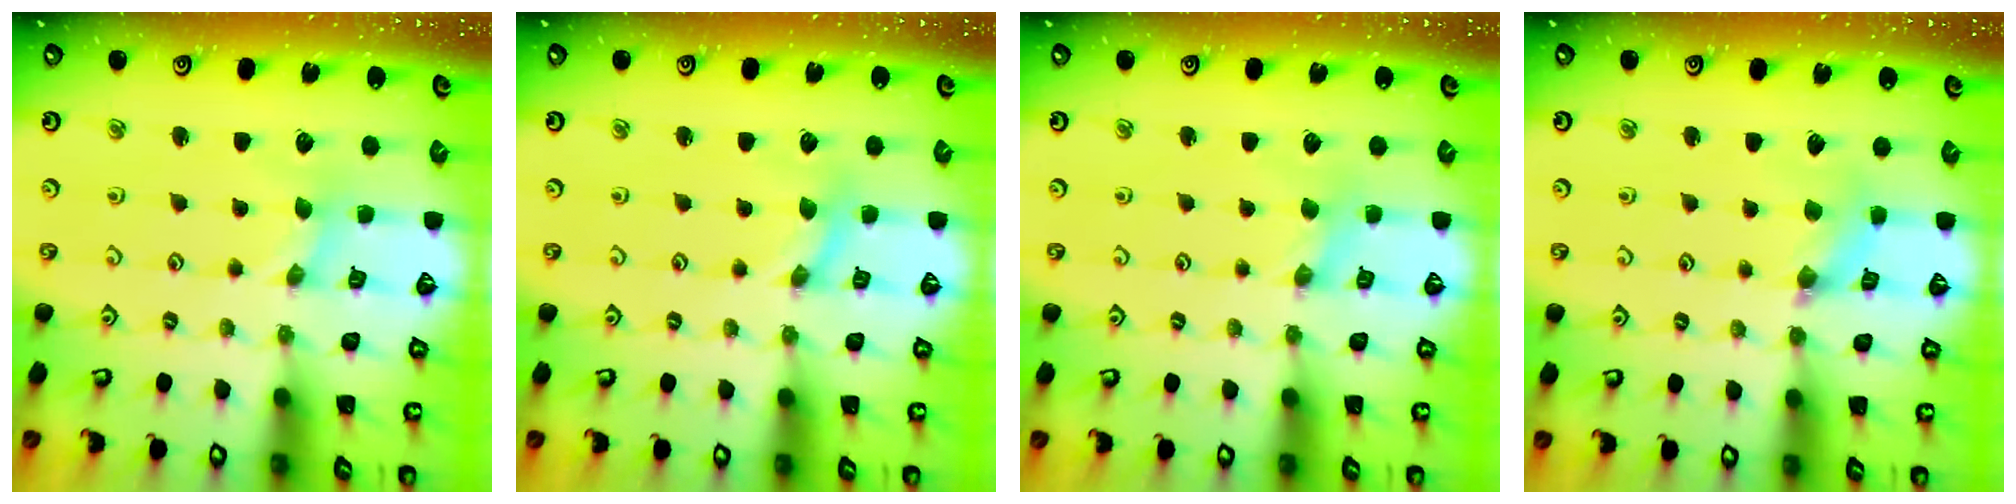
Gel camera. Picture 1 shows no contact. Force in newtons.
{"total": 0.0}
{"total": 1.2, "press": 1.2, "slide": 0.3}
{"total": 2.4, "press": 2.4, "slide": 0.4}